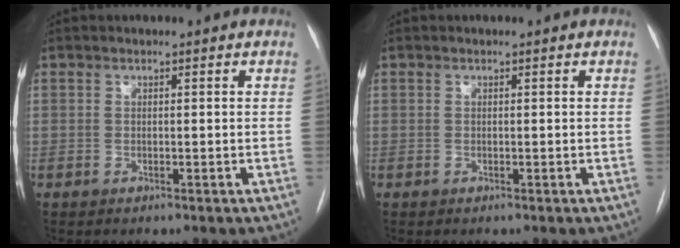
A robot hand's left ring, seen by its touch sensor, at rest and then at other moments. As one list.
[{"total": 0.0}]